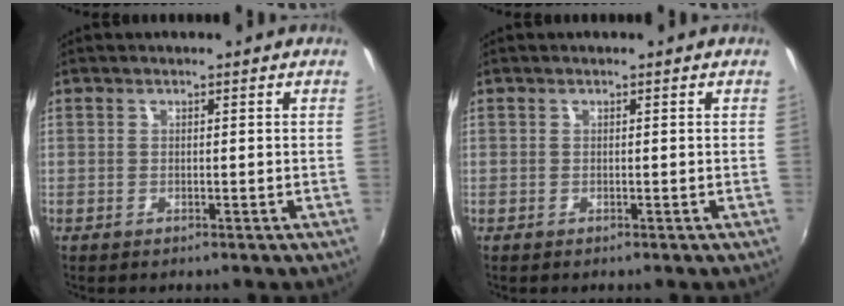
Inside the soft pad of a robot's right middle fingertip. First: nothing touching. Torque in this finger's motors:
{"motor_torque": [0.08, -0.02, 0.11, 0.01]}